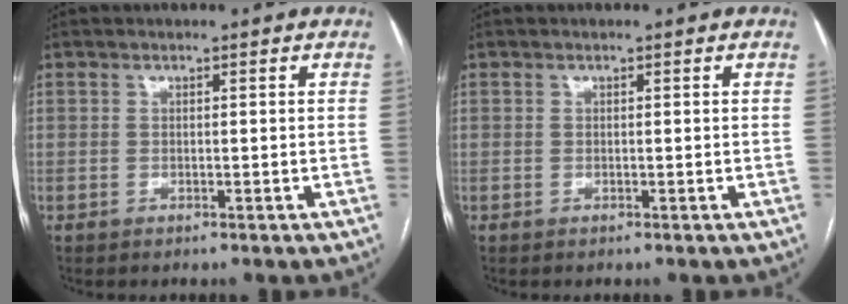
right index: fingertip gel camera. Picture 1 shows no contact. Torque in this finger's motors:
{"motor_torque": [0.01, 0.01, -0.01, 0.00]}